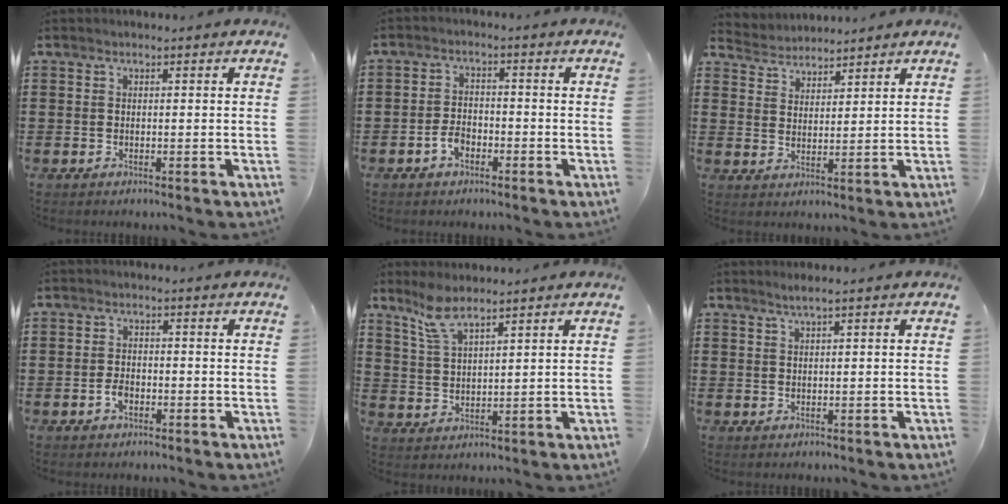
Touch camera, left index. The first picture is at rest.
{"total": 2.9, "force": [-1.6, 1.8, 1.8], "torque": [-0.041, 0.000, -0.032]}
{"total": 3.7, "force": [3.5, 0.6, -0.7], "torque": [-0.002, -0.013, 0.065]}
{"total": 2.2, "force": [-0.9, 1.3, 1.6], "torque": [-0.039, -0.001, -0.019]}
{"total": 5.5, "force": [4.3, 1.1, 3.2], "torque": [-0.075, -0.002, 0.078]}
{"total": 1.3, "force": [0.8, -0.1, 1.0], "torque": [-0.019, 0.000, 0.015]}